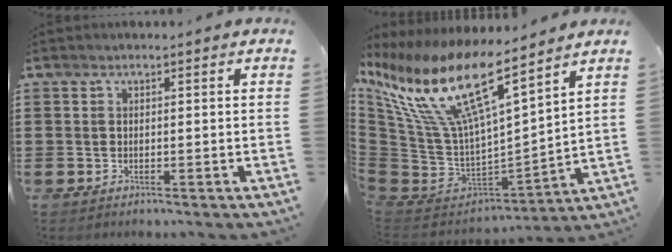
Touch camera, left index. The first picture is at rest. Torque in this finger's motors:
{"motor_torque": [2.14, 0.00, 1.05, 0.21]}